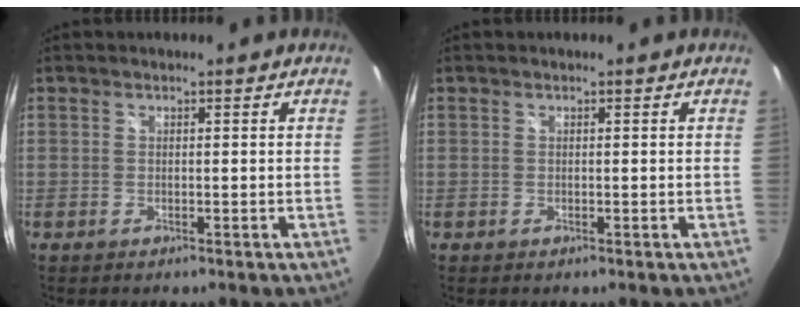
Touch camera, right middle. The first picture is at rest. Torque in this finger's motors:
{"motor_torque": [0.01, -0.12, 0.05, 0.00]}